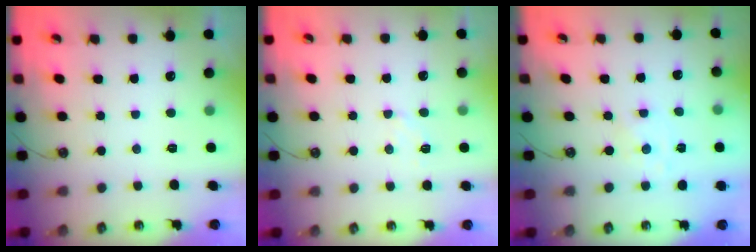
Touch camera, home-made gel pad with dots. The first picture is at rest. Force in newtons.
{"total": 3.0, "press": 3.0, "slide": 0.5}
{"total": 1.3, "press": 1.3, "slide": 0.2}